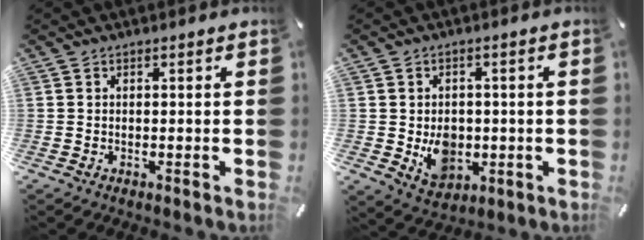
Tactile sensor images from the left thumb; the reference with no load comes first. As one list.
[{"total": 7.6, "force": [-1.0, 6.4, 4.0], "torque": [-0.045, 0.005, -0.011]}]